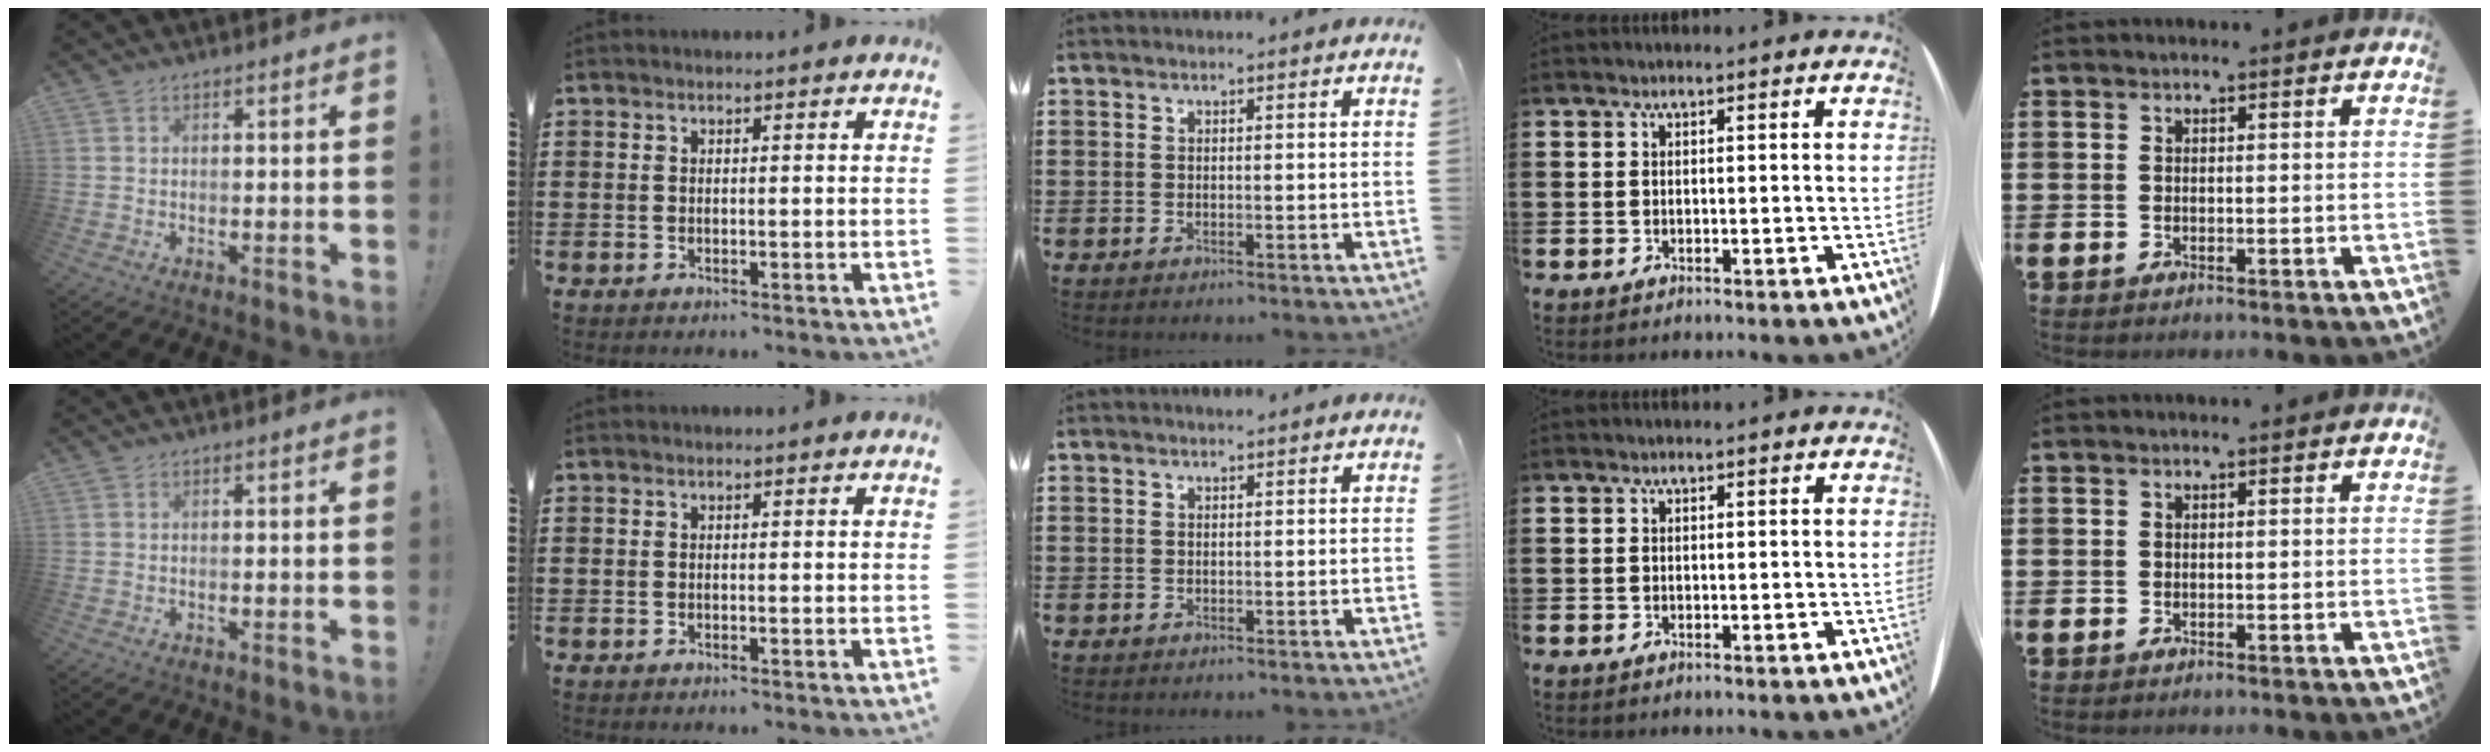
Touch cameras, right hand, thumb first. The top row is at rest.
{}